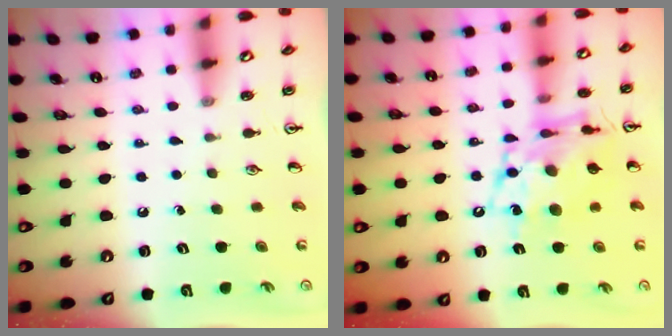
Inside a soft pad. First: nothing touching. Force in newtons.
{"total": 14.0, "press": 14.0, "slide": 1.1}